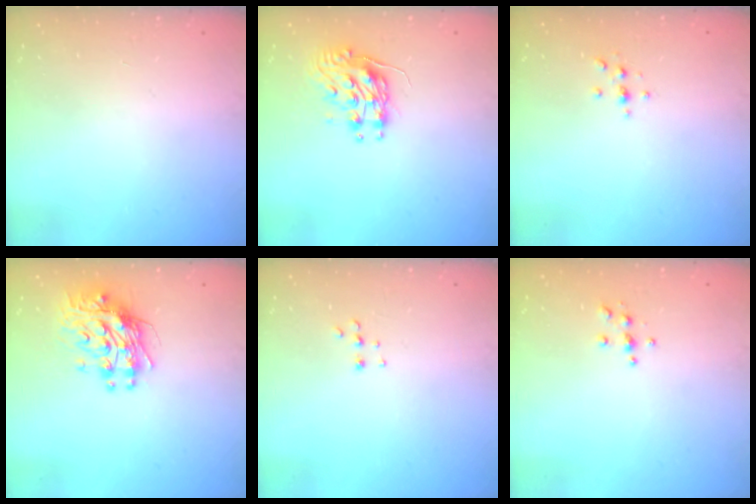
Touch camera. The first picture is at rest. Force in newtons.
{"total": 9.3, "press": 9.3, "slide": 0.1}
{"total": 2.3, "press": 2.3, "slide": 0.2}
{"total": 10.1, "press": 10.1, "slide": 0.8}
{"total": 5.1, "press": 5.0, "slide": 0.7}
{"total": 3.8, "press": 3.8, "slide": 0.4}